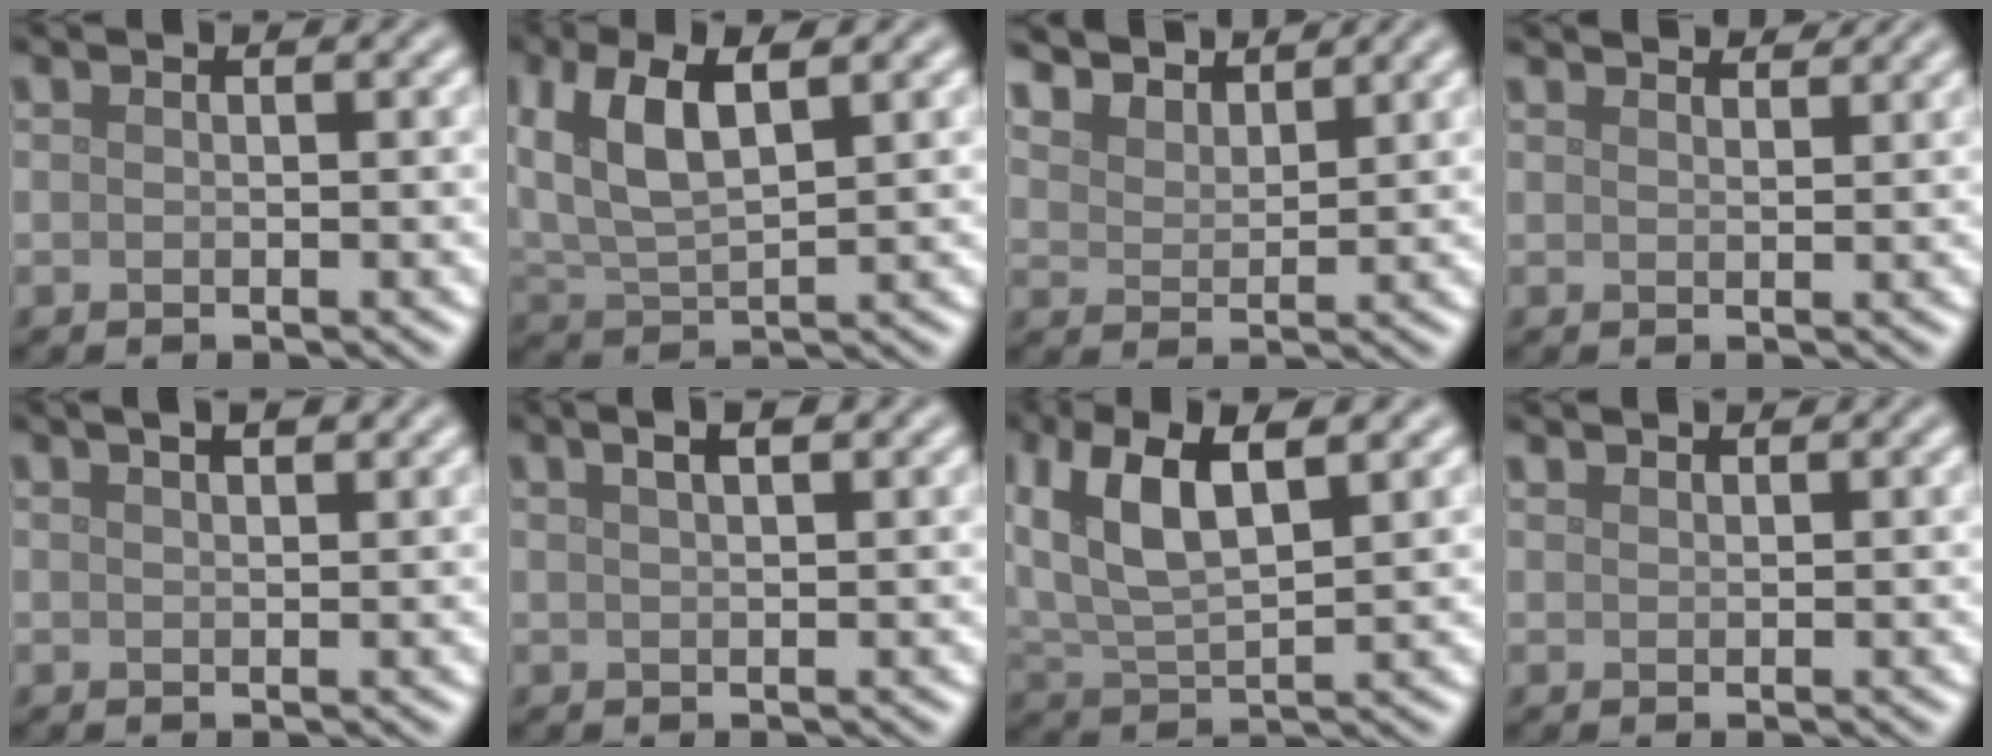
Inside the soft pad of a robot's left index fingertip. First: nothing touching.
{"total": 7.1, "force": [3.0, 3.1, 5.7], "torque": [-0.118, 0.013, 0.056]}
{"total": 5.2, "force": [4.8, 1.5, 1.1], "torque": [-0.045, -0.013, 0.095]}
{"total": 3.4, "force": [3.3, 0.5, 1.0], "torque": [-0.011, 0.001, 0.037]}
{"total": 2.6, "force": [1.8, 0.9, 1.7], "torque": [-0.008, 0.005, 0.009]}
{"total": 2.9, "force": [1.8, 1.0, 2.1], "torque": [-0.014, 0.005, 0.011]}
{"total": 8.8, "force": [4.0, 3.7, 6.9], "torque": [-0.143, 0.016, 0.073]}
{"total": 1.2, "force": [1.2, 0.1, 0.1], "torque": [-0.006, 0.001, 0.021]}